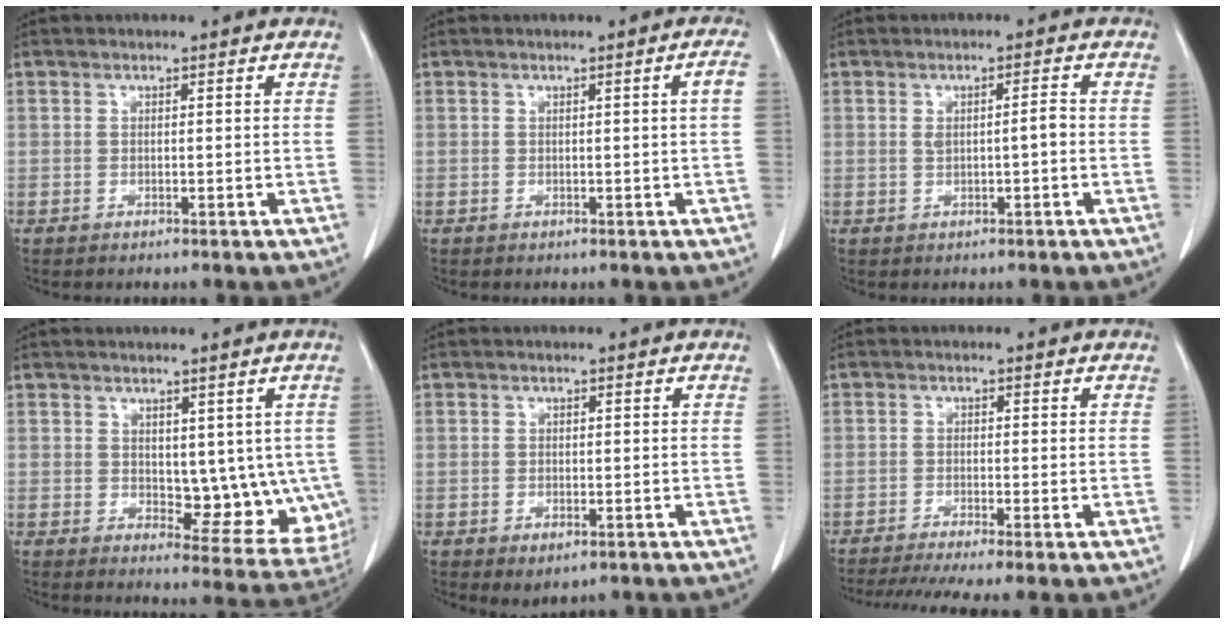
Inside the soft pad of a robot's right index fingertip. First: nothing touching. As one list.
[{"total": 1.5, "force": [-0.1, -0.4, 1.5], "torque": [-0.021, 0.001, 0.002]}, {"total": 2.5, "force": [-0.1, 0.5, 2.5], "torque": [-0.045, 0.007, 0.003]}, {"total": 9.6, "force": [0.8, 5.1, 8.1], "torque": [-0.080, -0.009, 0.022]}, {"total": 2.6, "force": [-1.3, 1.4, 1.8], "torque": [-0.025, -0.004, -0.007]}, {"total": 7.2, "force": [-5.7, -0.2, 4.3], "torque": [-0.065, -0.012, -0.092]}]